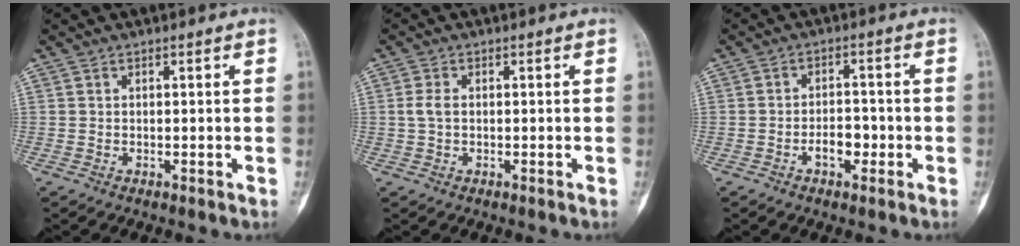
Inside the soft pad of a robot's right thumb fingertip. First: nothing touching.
{"total": 2.1, "force": [0.0, 1.1, 1.8], "torque": [-0.046, 0.003, -0.003]}
{"total": 4.1, "force": [-1.6, 2.4, 3.0], "torque": [-0.035, 0.017, -0.026]}